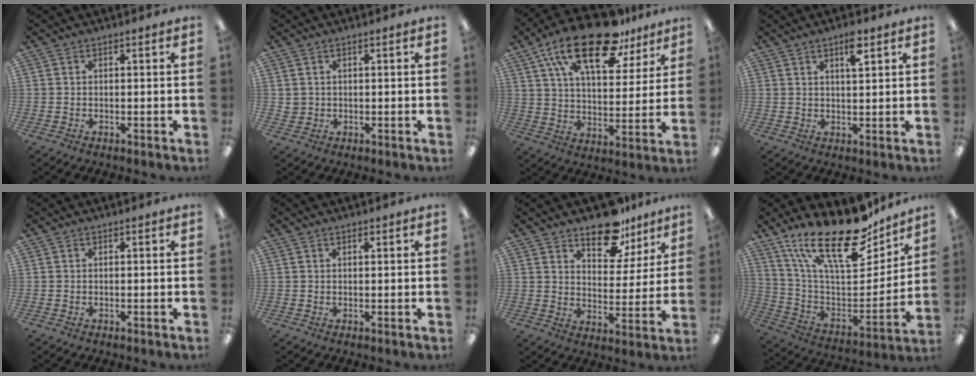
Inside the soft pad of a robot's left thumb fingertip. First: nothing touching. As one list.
[{"total": 1.8, "force": [0.9, 1.6, 0.1], "torque": [-0.005, 0.002, 0.016]}, {"total": 22.4, "force": [14.7, 9.5, 14.0], "torque": [-0.240, -0.069, 0.253]}, {"total": 4.9, "force": [3.1, 1.3, 3.5], "torque": [-0.054, -0.006, 0.048]}, {"total": 0.0}, {"total": 0.7, "force": [0.6, 0.3, 0.3], "torque": [-0.006, 0.001, 0.011]}, {"total": 12.8, "force": [9.9, 6.3, 5.1], "torque": [-0.063, -0.062, 0.179]}, {"total": 26.3, "force": [18.6, 9.6, 15.8], "torque": [-0.266, -0.117, 0.321]}]